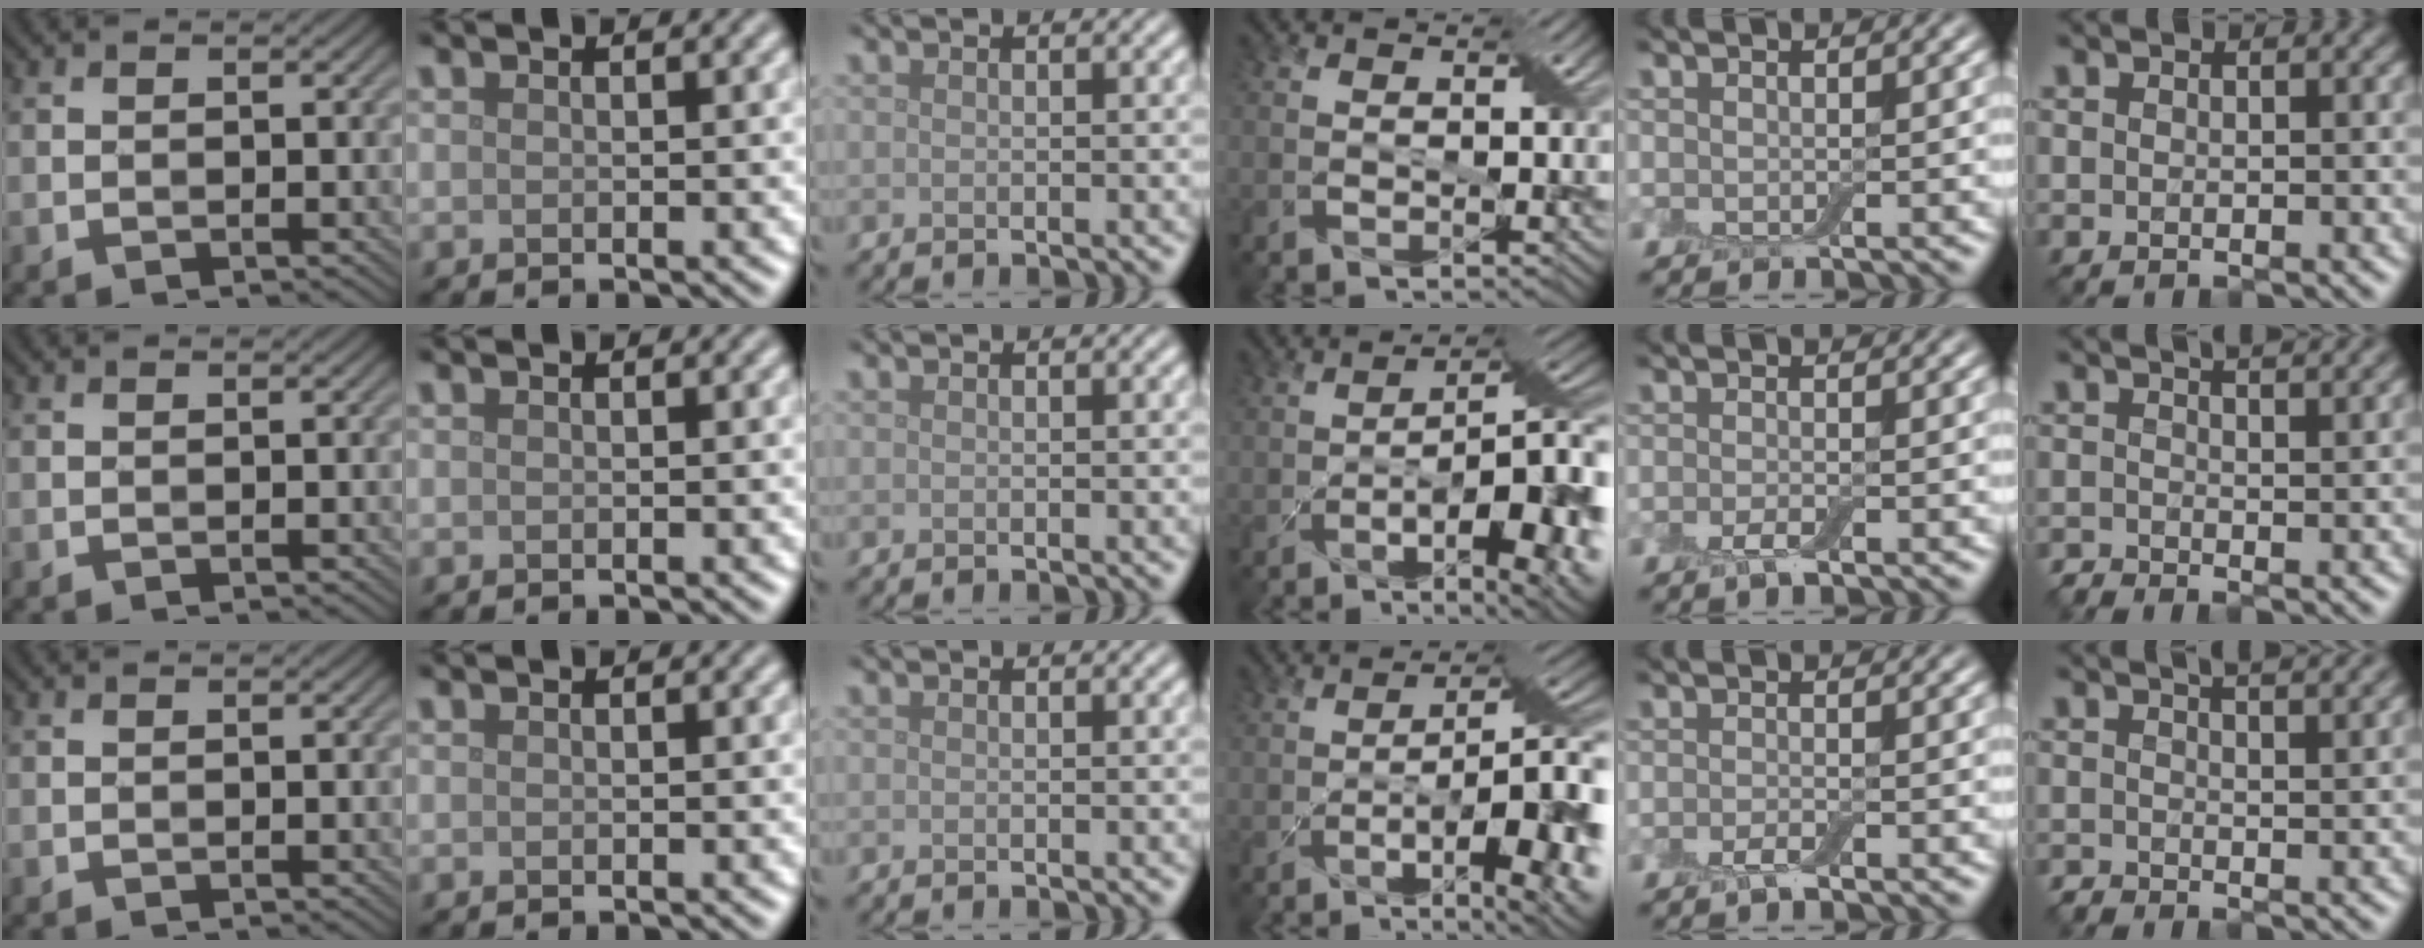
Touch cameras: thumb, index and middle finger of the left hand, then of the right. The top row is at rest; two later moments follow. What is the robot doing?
{"motion": "pour", "object": "bowl"}